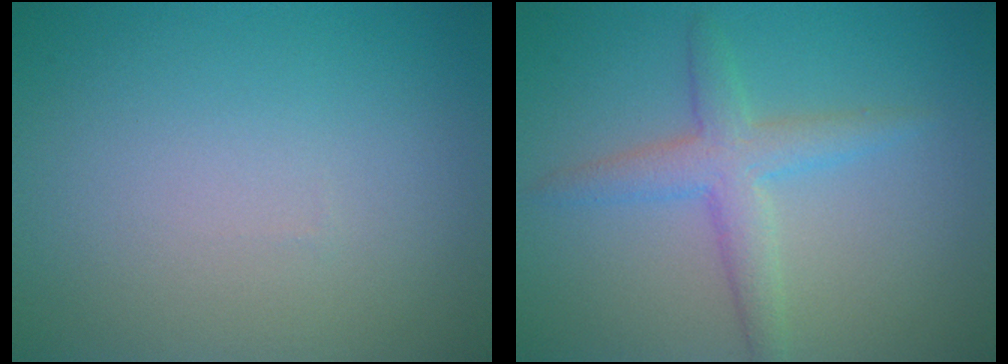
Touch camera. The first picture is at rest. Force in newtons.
{"total": 3.2, "press": 3.2, "slide": 0.1}